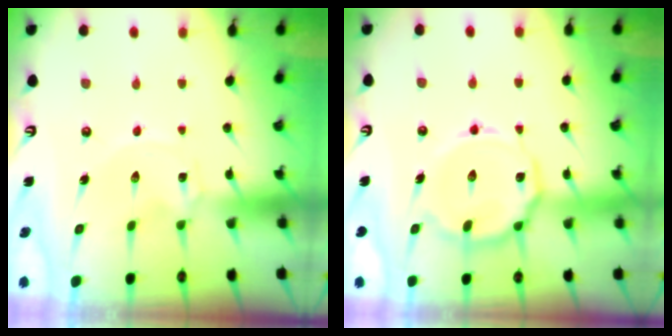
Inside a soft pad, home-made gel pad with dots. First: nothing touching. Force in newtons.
{"total": 14.4, "press": 14.4, "slide": 1.4}